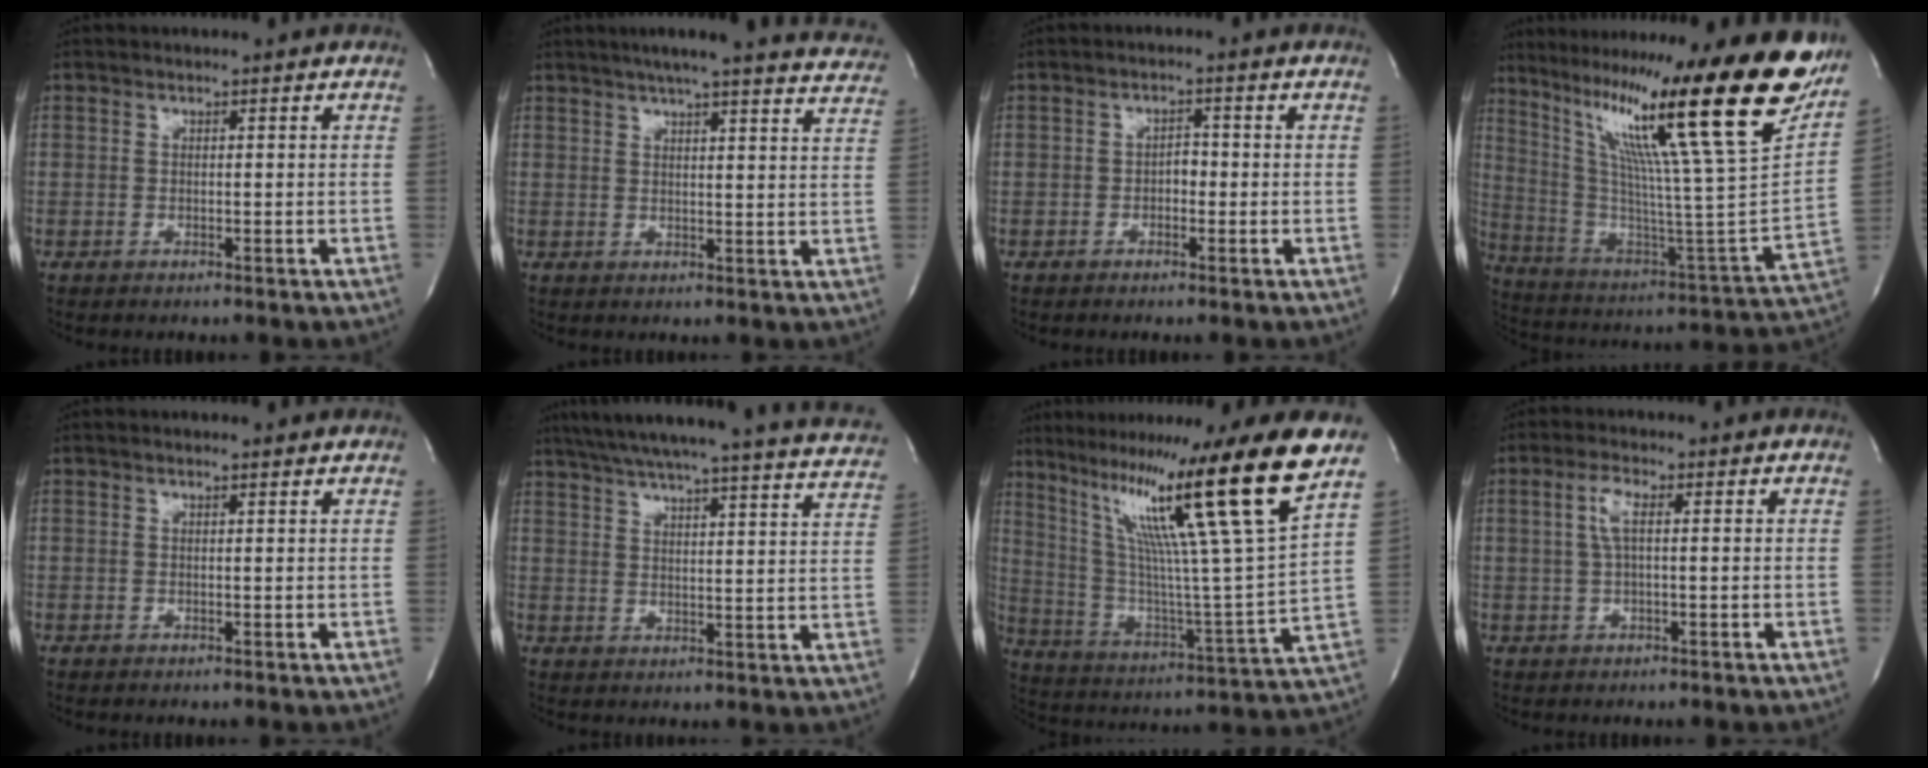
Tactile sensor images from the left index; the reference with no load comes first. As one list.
[{"total": 22.4, "force": [20.2, 1.9, 9.4], "torque": [-0.136, -0.034, 0.230]}, {"total": 1.8, "force": [-0.6, 1.0, 1.3], "torque": [-0.015, 0.003, -0.013]}, {"total": 30.5, "force": [20.9, -2.4, 22.1], "torque": [-0.354, -0.074, 0.319]}, {"total": 0.9, "force": [0.9, 0.0, 0.3], "torque": [-0.013, -0.002, 0.008]}, {"total": 29.9, "force": [27.2, 1.3, 12.2], "torque": [-0.198, -0.058, 0.329]}, {"total": 23.0, "force": [15.0, -3.3, 17.1], "torque": [-0.278, -0.027, 0.237]}, {"total": 3.5, "force": [0.6, 0.9, 3.4], "torque": [-0.071, 0.008, 0.011]}]